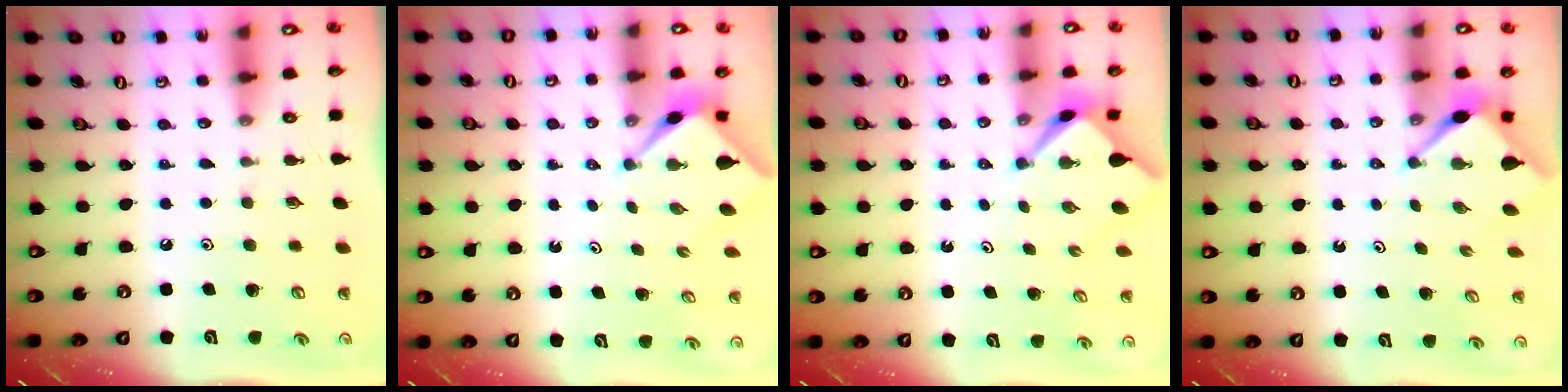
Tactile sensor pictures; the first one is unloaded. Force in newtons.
{"total": 2.5, "press": 2.5, "slide": 0.3}
{"total": 3.1, "press": 3.0, "slide": 0.4}
{"total": 2.9, "press": 2.9, "slide": 0.3}